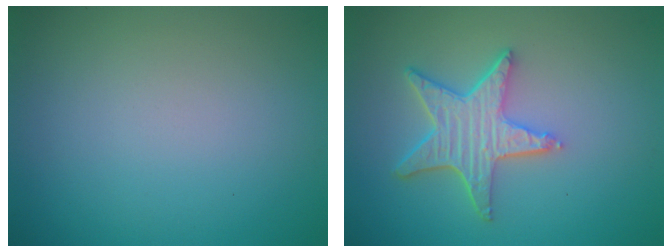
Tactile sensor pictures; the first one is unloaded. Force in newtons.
{"total": 4.8, "press": 4.2, "slide": 2.4}